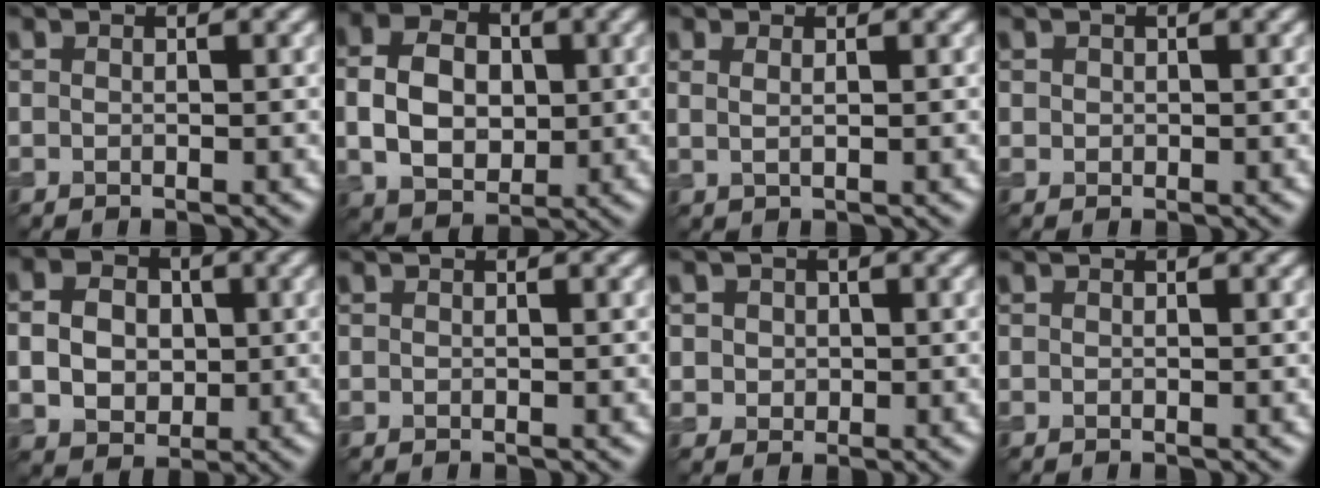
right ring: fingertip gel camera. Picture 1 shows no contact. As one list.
[{"total": 6.9, "force": [0.1, 5.1, 4.6], "torque": [-0.094, 0.003, -0.002]}, {"total": 1.3, "force": [0.6, 0.6, 1.0], "torque": [-0.016, -0.006, 0.014]}, {"total": 0.6, "force": [0.2, 0.6, 0.1], "torque": [0.003, -0.002, 0.004]}, {"total": 5.3, "force": [0.0, 4.2, 3.1], "torque": [-0.062, 0.004, -0.006]}, {"total": 0.0}, {"total": 2.6, "force": [0.8, 2.3, 1.0], "torque": [-0.012, 0.010, 0.014]}, {"total": 0.0}]